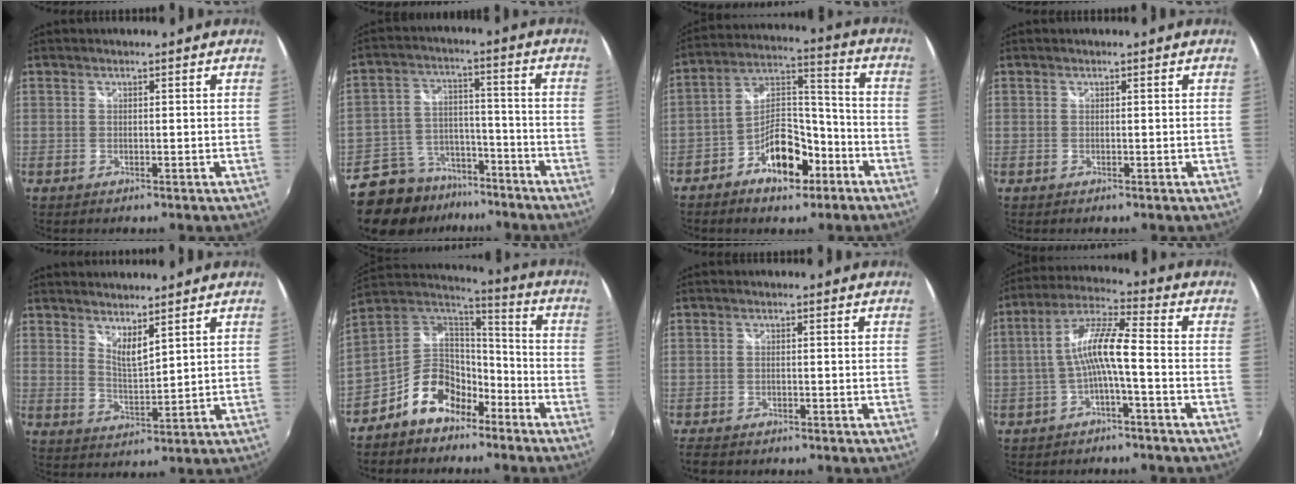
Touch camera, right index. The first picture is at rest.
{"total": 14.0, "force": [-9.8, 9.0, 4.4], "torque": [-0.112, 0.029, -0.138]}
{"total": 11.6, "force": [-6.5, 5.6, 7.8], "torque": [-0.135, 0.033, -0.101]}
{"total": 0.0}
{"total": 5.0, "force": [4.2, 0.8, 2.6], "torque": [-0.040, -0.009, 0.071]}
{"total": 13.7, "force": [-8.5, 8.6, 6.5], "torque": [-0.136, 0.045, -0.142]}
{"total": 2.9, "force": [-2.2, 1.3, 1.4], "torque": [-0.035, -0.009, -0.039]}
{"total": 8.2, "force": [-2.5, 0.9, 7.8], "torque": [-0.174, 0.017, -0.043]}